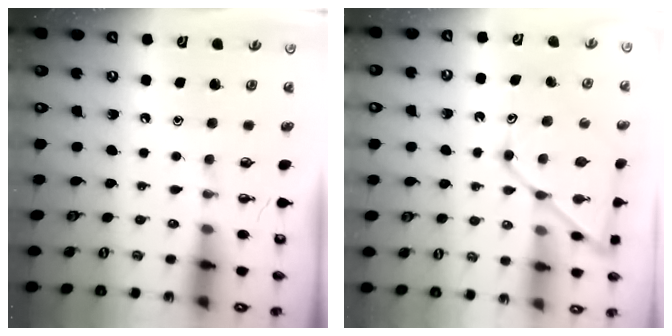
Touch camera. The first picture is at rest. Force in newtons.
{"total": 13.8, "press": 13.8, "slide": 1.2}